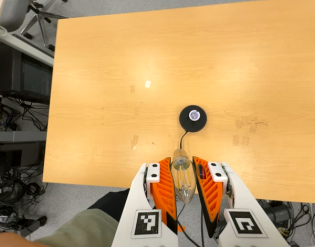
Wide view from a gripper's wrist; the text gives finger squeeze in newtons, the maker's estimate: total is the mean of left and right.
{"total": 19.2, "left": 20.3, "right": 18.2}